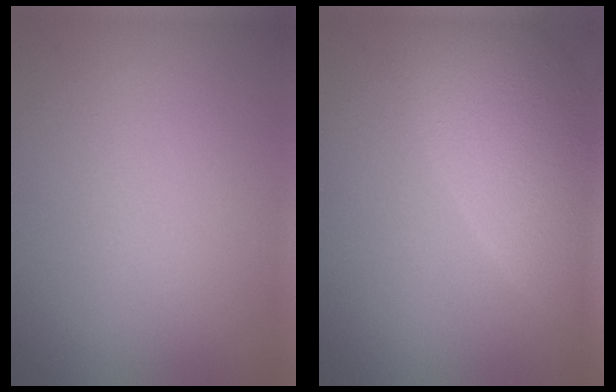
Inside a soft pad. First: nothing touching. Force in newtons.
{"total": 8.6, "press": 8.5, "slide": 0.8}